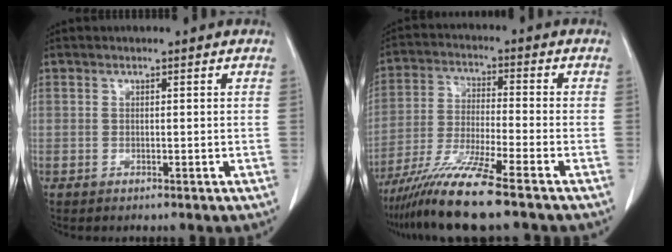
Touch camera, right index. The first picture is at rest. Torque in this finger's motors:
{"motor_torque": [1.30, -0.84, 0.71, 0.21]}